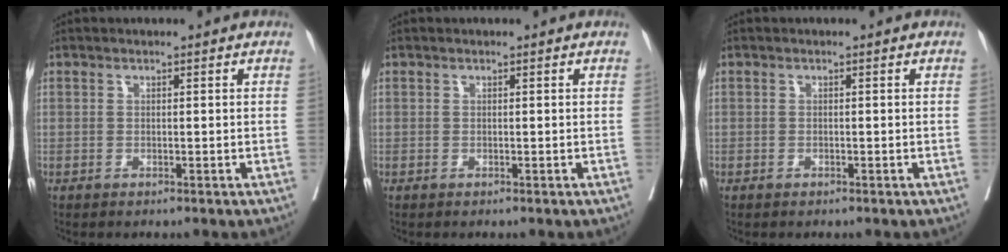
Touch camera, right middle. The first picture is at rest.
{"total": 0.0}
{"total": 0.0}